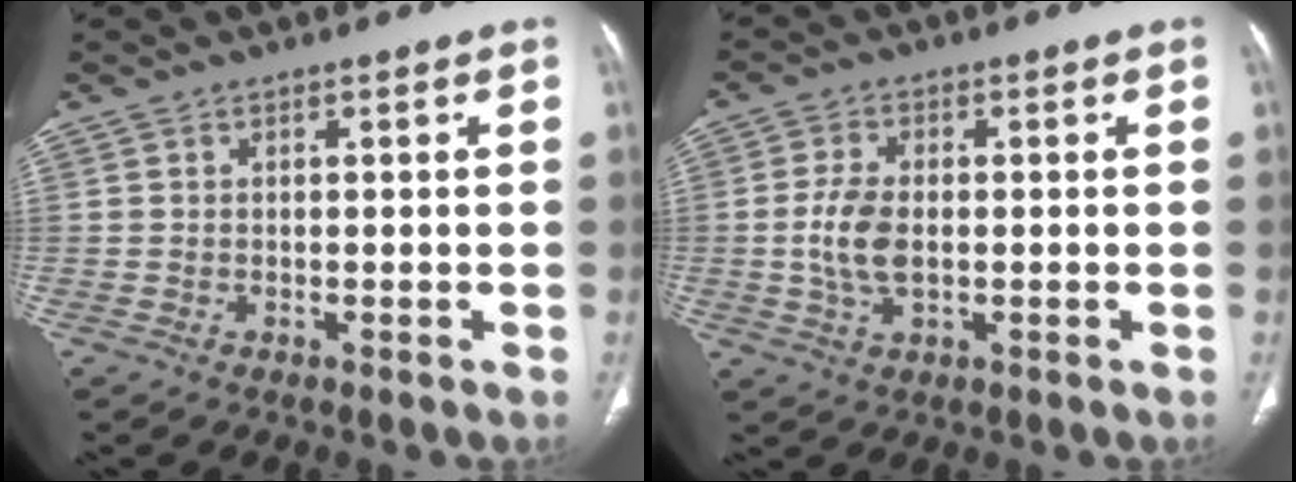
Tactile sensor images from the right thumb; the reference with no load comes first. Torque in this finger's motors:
{"motor_torque": [1.43, 0.73, 0.82, -0.79, 0.28]}